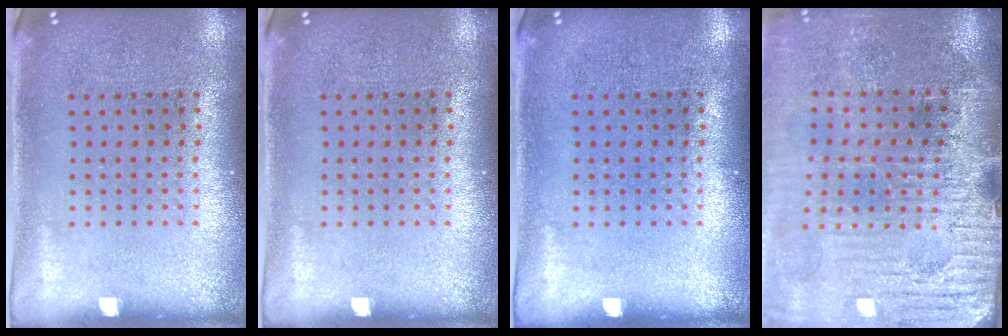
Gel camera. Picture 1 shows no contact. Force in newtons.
{"total": 0.0}
{"total": 0.0}
{"total": 3.9, "press": 3.6, "slide": 1.4}